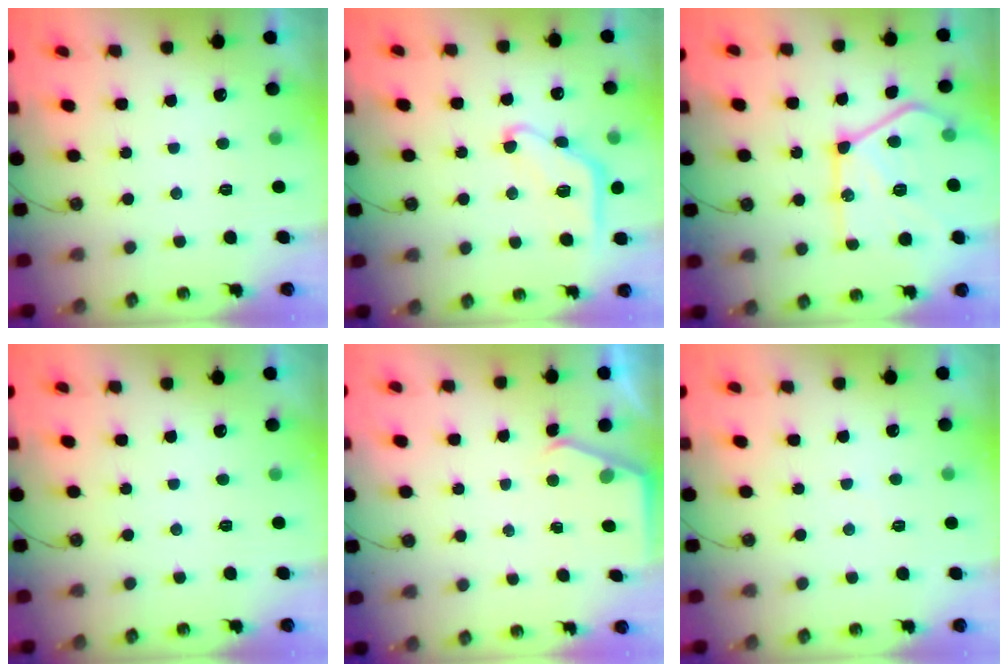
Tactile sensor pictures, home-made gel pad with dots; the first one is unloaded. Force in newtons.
{"total": 11.7, "press": 11.7, "slide": 0.7}
{"total": 22.3, "press": 22.3, "slide": 1.1}
{"total": 0.0}
{"total": 2.2, "press": 2.2, "slide": 0.3}
{"total": 2.8, "press": 2.8, "slide": 0.4}